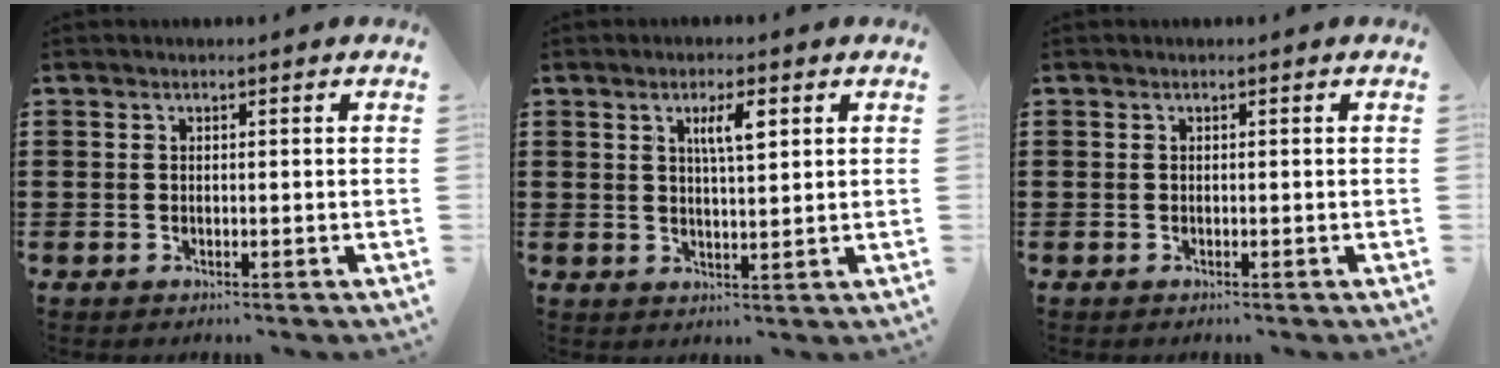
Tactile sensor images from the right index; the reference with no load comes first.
{"total": 4.2, "force": [1.7, 1.0, 3.7], "torque": [-0.070, 0.005, 0.024]}
{"total": 0.0}